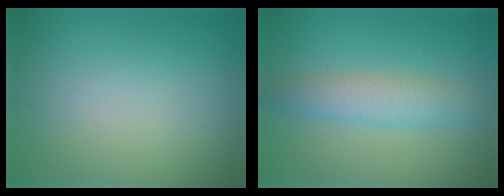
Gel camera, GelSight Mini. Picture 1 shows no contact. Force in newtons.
{"total": 3.5, "press": 3.5, "slide": 0.1}